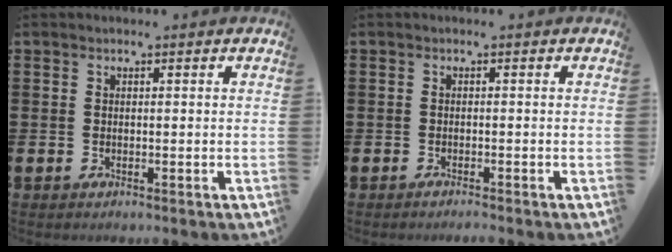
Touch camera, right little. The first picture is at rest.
{"total": 0.7, "force": [-0.6, 0.0, 0.3], "torque": [-0.006, -0.004, -0.011]}